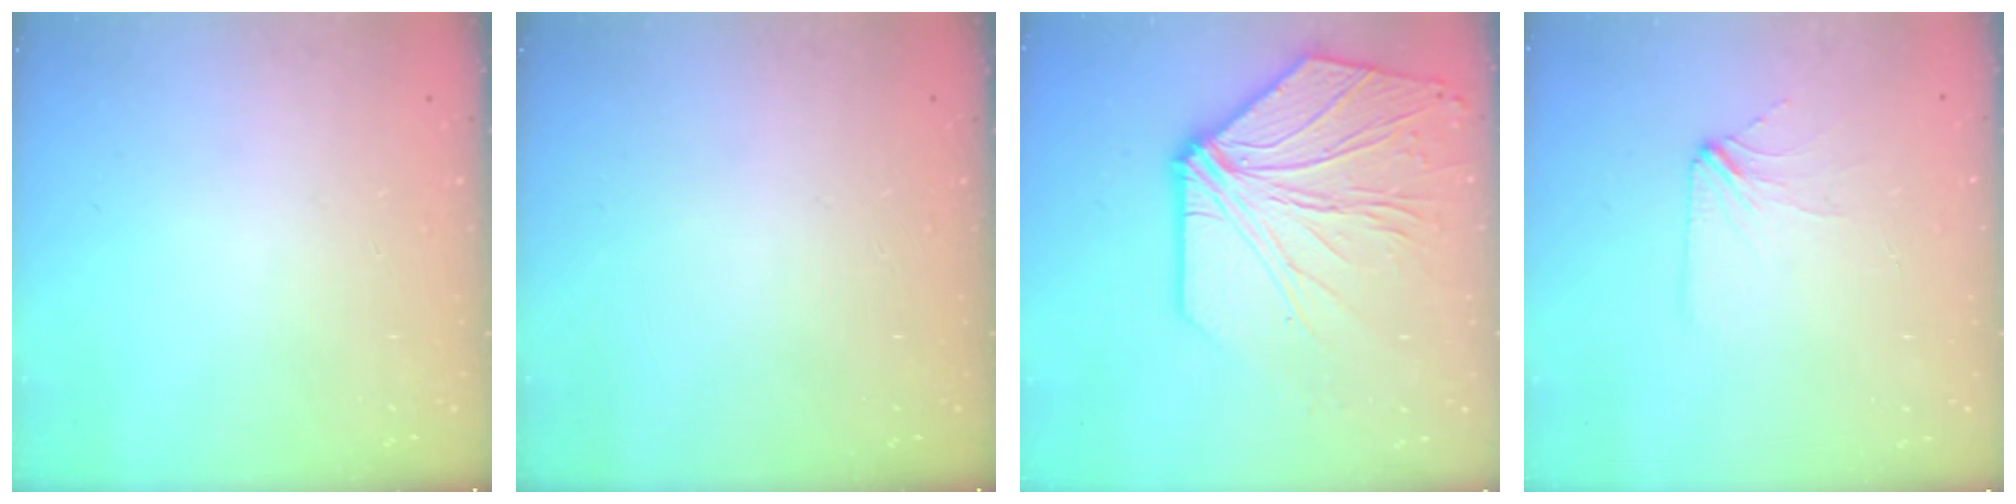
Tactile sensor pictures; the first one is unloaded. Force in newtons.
{"total": 0.0}
{"total": 15.2, "press": 15.0, "slide": 2.2}
{"total": 2.8, "press": 2.8, "slide": 0.4}